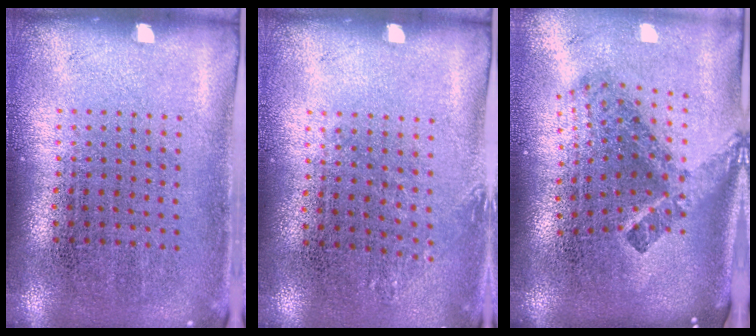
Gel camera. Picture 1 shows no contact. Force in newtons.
{"total": 0.8, "press": 0.7, "slide": 0.3}
{"total": 2.7, "press": 1.7, "slide": 2.1}